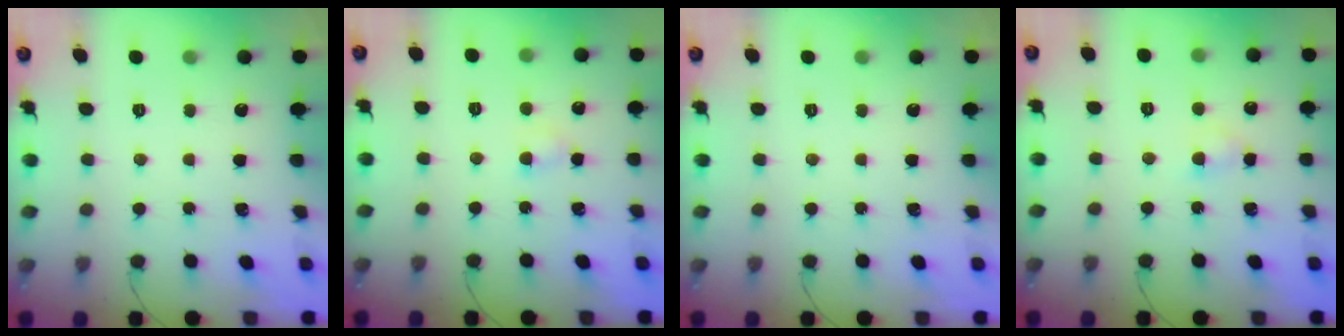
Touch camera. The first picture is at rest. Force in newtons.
{"total": 3.0, "press": 2.9, "slide": 0.8}
{"total": 0.0}
{"total": 2.6, "press": 2.4, "slide": 1.1}